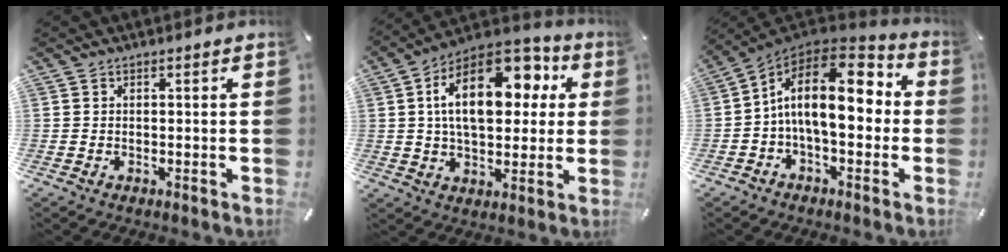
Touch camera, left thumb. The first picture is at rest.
{"total": 19.7, "force": [6.0, 11.5, 14.8], "torque": [-0.259, -0.016, 0.099]}
{"total": 17.9, "force": [1.7, 9.7, 14.9], "torque": [-0.256, -0.003, 0.028]}